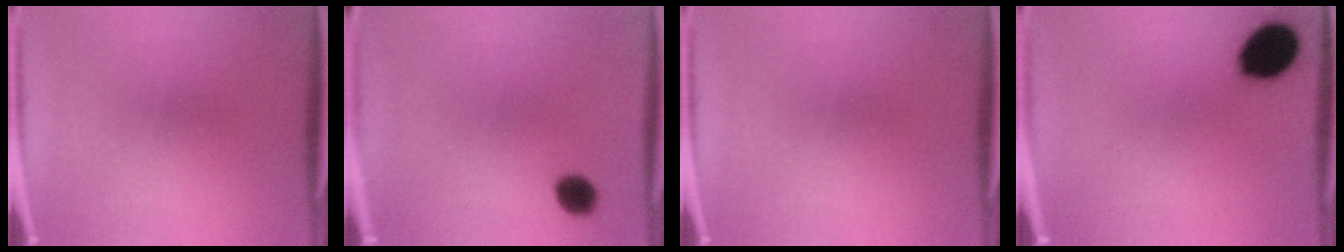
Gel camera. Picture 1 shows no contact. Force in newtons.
{"total": 4.1}
{"total": 0.0}
{"total": 12.0}